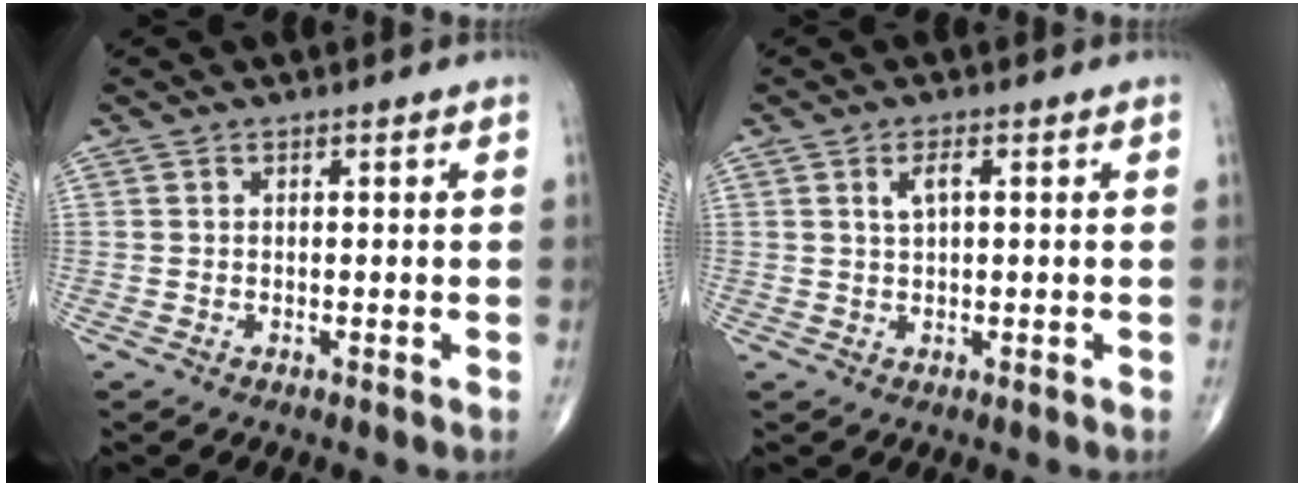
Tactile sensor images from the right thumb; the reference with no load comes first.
{"total": 2.5, "force": [0.8, 0.9, 2.2], "torque": [-0.043, 0.001, 0.016]}